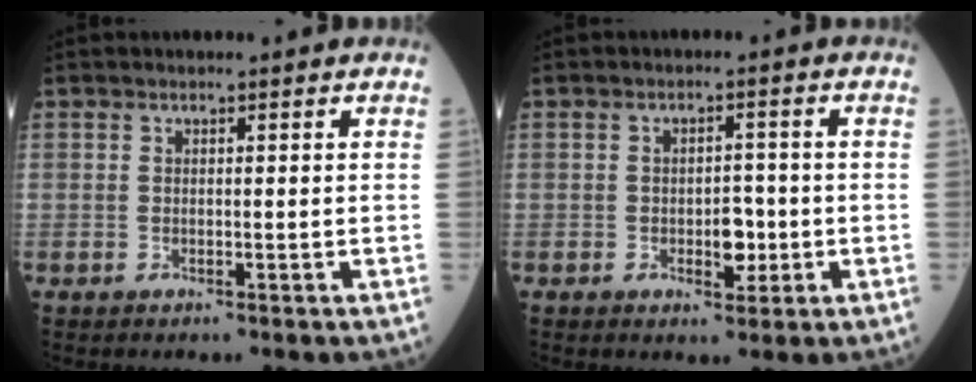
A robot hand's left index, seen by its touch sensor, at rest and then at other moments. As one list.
[{"total": 3.3, "force": [-1.0, 1.8, 2.5], "torque": [-0.029, 0.000, -0.011]}]